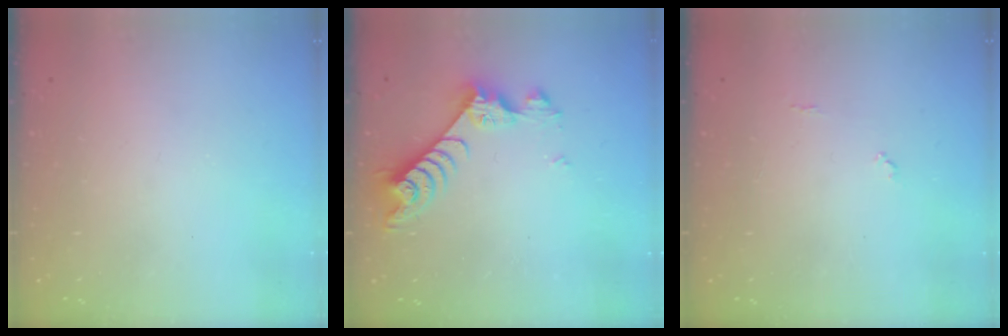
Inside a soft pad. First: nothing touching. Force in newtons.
{"total": 7.5, "press": 7.5, "slide": 0.5}
{"total": 4.9, "press": 4.9, "slide": 0.4}